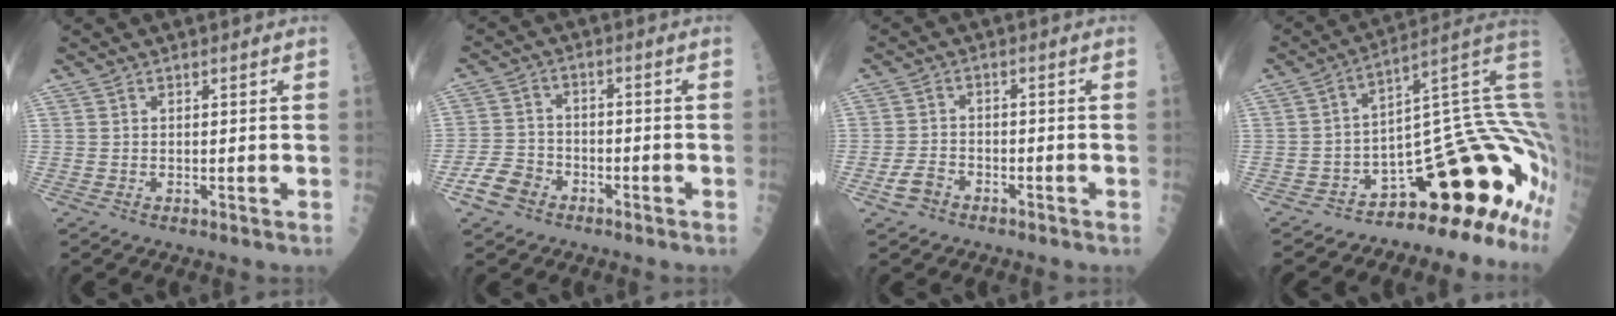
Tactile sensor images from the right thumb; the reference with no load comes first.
{"total": 6.0, "force": [-3.5, 4.2, 2.5], "torque": [-0.044, 0.025, -0.066]}
{"total": 3.6, "force": [-2.2, 2.3, 1.8], "torque": [-0.036, 0.017, -0.039]}
{"total": 12.8, "force": [-4.0, 3.9, 11.5], "torque": [-0.090, 0.124, -0.058]}